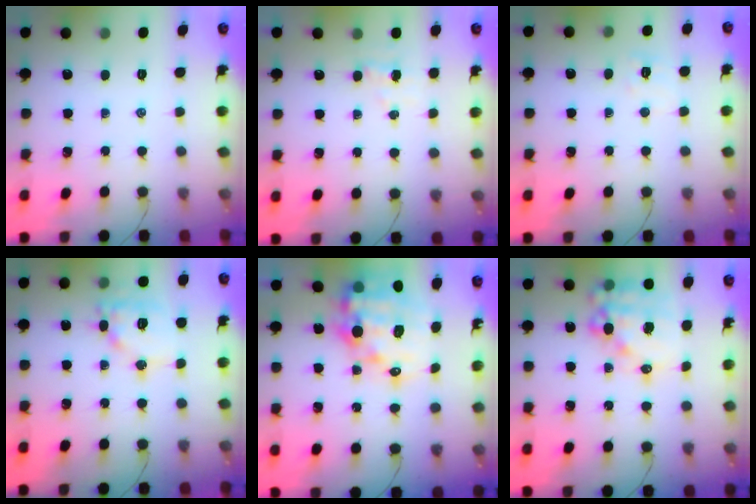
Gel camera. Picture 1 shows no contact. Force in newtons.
{"total": 3.5, "press": 3.4, "slide": 0.9}
{"total": 5.9, "press": 5.7, "slide": 1.5}
{"total": 12.2, "press": 12.1, "slide": 1.4}
{"total": 16.2, "press": 15.7, "slide": 4.0}
{"total": 14.6, "press": 14.2, "slide": 3.2}